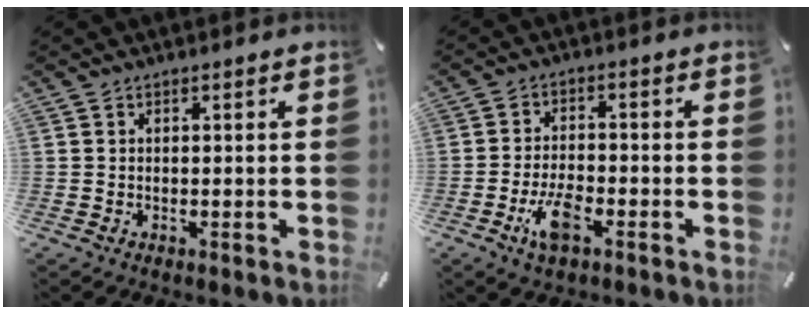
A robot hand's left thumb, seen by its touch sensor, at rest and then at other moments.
{"total": 7.3, "force": [-3.5, 3.4, 5.5], "torque": [-0.117, 0.009, -0.064]}